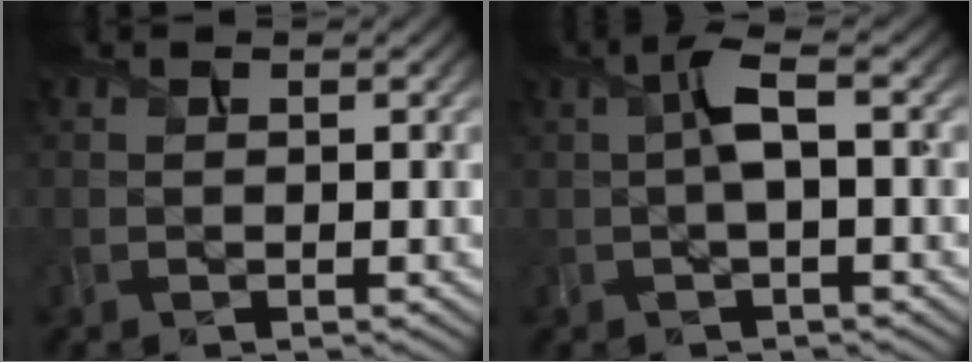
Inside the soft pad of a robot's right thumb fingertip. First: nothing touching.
{"total": 3.7, "force": [0.1, 0.9, 3.6], "torque": [-0.076, 0.013, -0.001]}